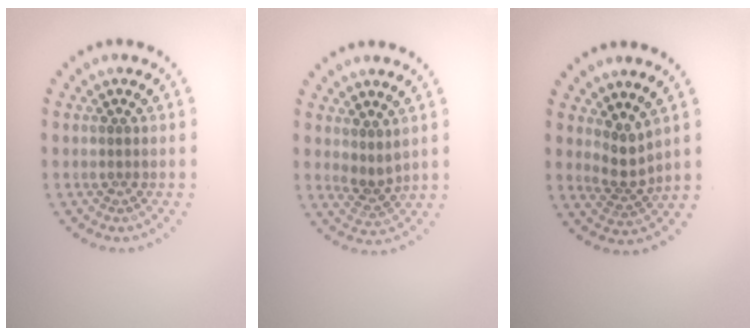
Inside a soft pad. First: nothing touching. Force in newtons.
{"total": 1.8, "press": 1.4, "slide": 1.1}
{"total": 2.2, "press": 1.5, "slide": 1.7}